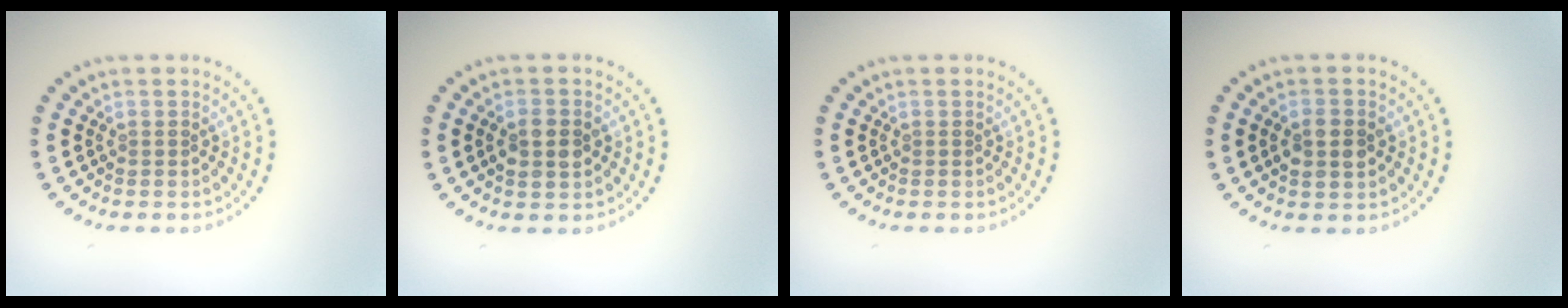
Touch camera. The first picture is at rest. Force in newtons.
{"total": 2.6, "press": 2.5, "slide": 0.2}
{"total": 0.0}
{"total": 2.6, "press": 2.5, "slide": 0.2}